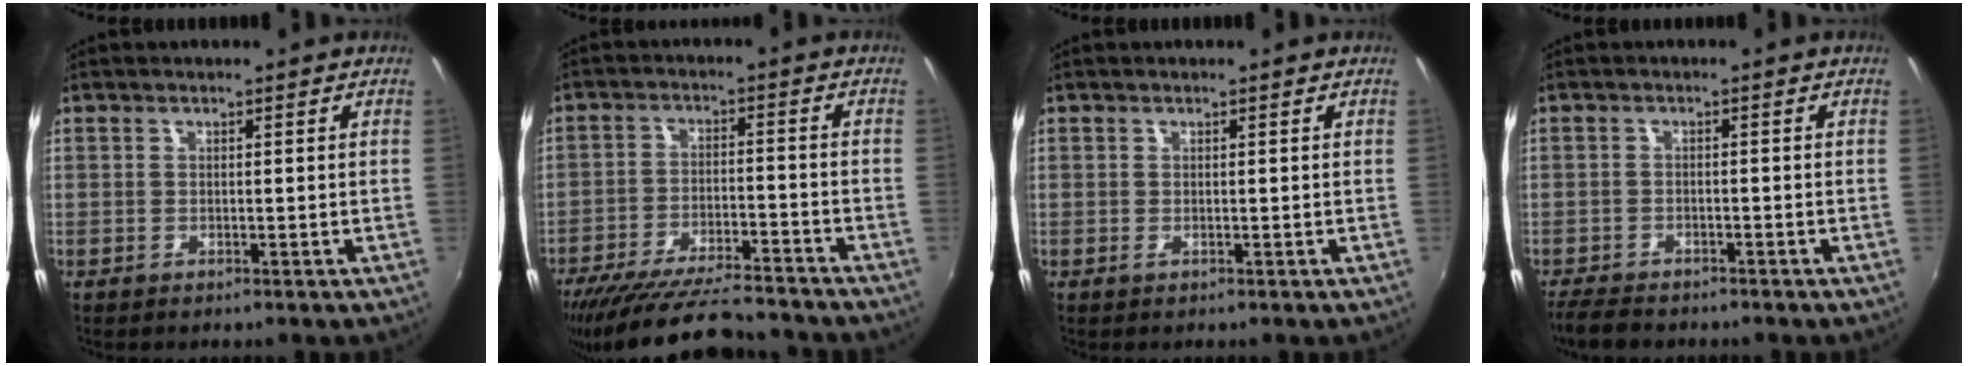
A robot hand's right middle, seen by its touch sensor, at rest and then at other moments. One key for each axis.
{"total": 17.9, "fx": -15.8, "fy": 3.2, "fz": 7.9, "tx": -0.159, "ty": -0.027, "tz": -0.245}
{"total": 0.0}
{"total": 5.3, "fx": -4.7, "fy": 1.5, "fz": 1.8, "tx": -0.056, "ty": -0.024, "tz": -0.086}